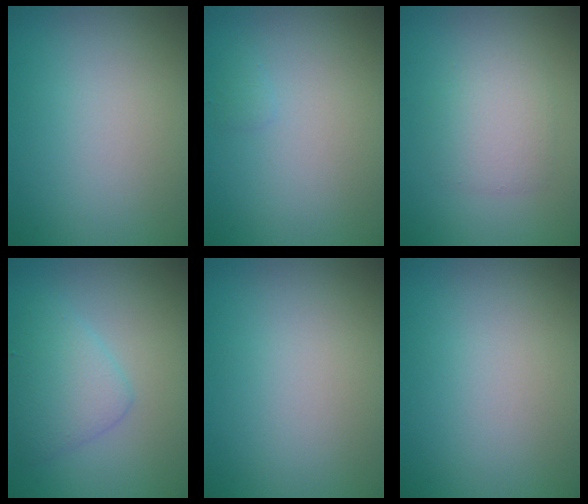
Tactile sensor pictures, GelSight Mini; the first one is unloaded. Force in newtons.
{"total": 0.5, "press": 0.5, "slide": 0.1}
{"total": 2.3, "press": 2.3, "slide": 0.1}
{"total": 1.9, "press": 1.9, "slide": 0.1}
{"total": 0.0}
{"total": 0.0}